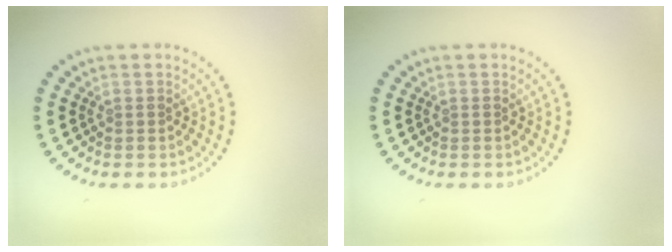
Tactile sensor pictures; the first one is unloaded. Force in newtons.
{"total": 0.0}